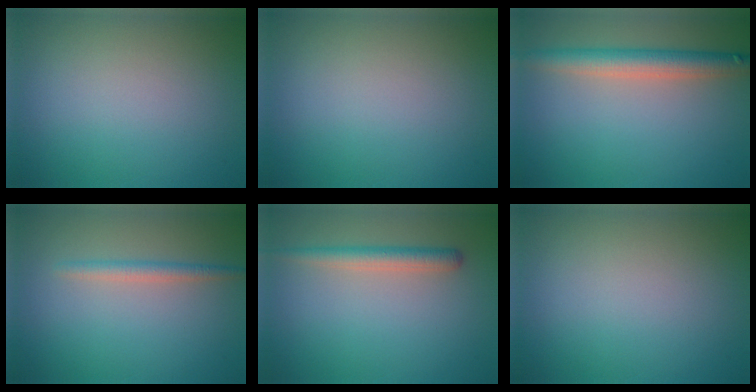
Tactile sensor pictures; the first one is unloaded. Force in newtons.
{"total": 0.0}
{"total": 3.9, "press": 3.9, "slide": 0.3}
{"total": 1.5, "press": 1.5, "slide": 0.0}
{"total": 2.3, "press": 2.3, "slide": 0.2}
{"total": 0.0}